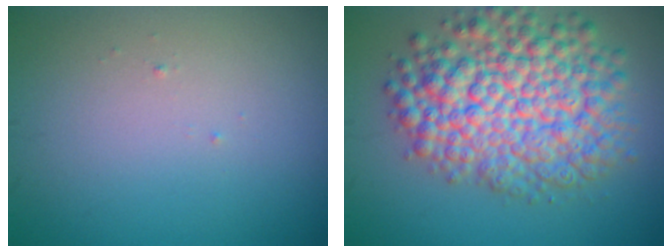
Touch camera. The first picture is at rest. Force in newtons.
{"total": 9.9, "press": 9.9, "slide": 0.3}